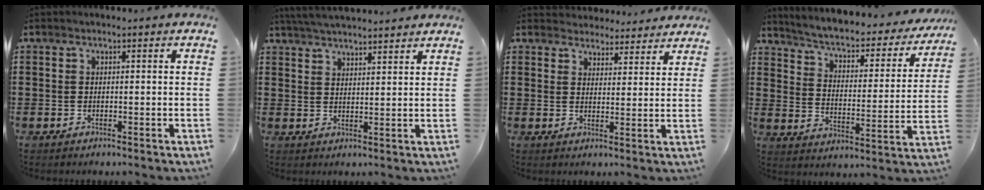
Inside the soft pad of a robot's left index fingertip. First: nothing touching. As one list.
[{"total": 4.0, "force": [3.9, -0.3, 0.7], "torque": [-0.024, -0.010, 0.071]}, {"total": 3.9, "force": [3.9, 0.7, 0.0], "torque": [-0.015, -0.015, 0.072]}, {"total": 3.6, "force": [2.9, 0.6, 2.1], "torque": [-0.056, -0.028, 0.038]}]